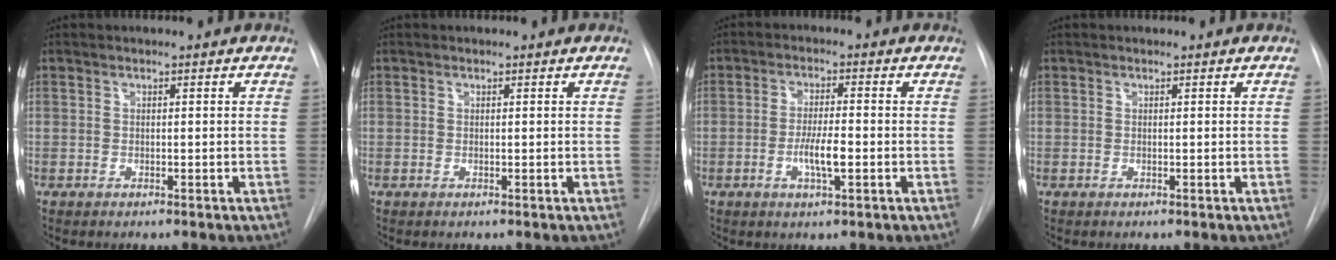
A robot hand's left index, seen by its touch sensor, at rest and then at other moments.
{"total": 0.0}
{"total": 4.8, "force": [-1.3, 0.9, 4.6], "torque": [-0.088, -0.002, -0.023]}
{"total": 0.0}